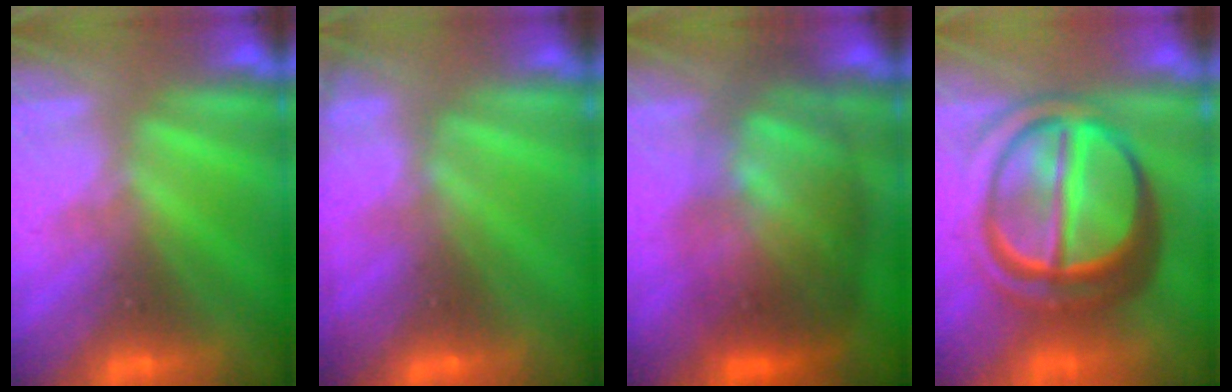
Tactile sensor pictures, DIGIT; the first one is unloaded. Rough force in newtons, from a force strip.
{"total": 7.6}
{"total": 7.6}
{"total": 7.8}